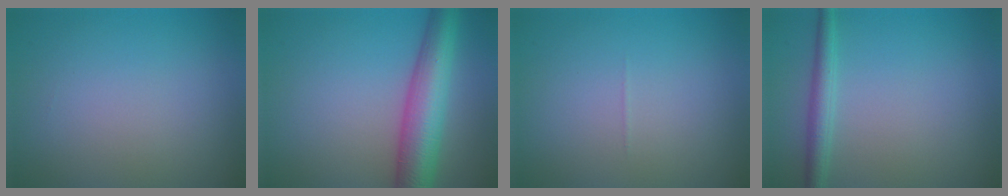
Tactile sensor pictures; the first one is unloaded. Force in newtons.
{"total": 7.4, "press": 7.4, "slide": 0.2}
{"total": 0.0}
{"total": 2.2, "press": 2.2, "slide": 0.1}